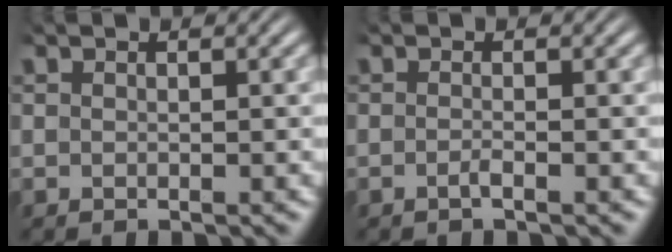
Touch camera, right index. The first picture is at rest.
{"total": 0.9, "force": [-0.7, 0.1, 0.5], "torque": [-0.010, 0.001, -0.018]}